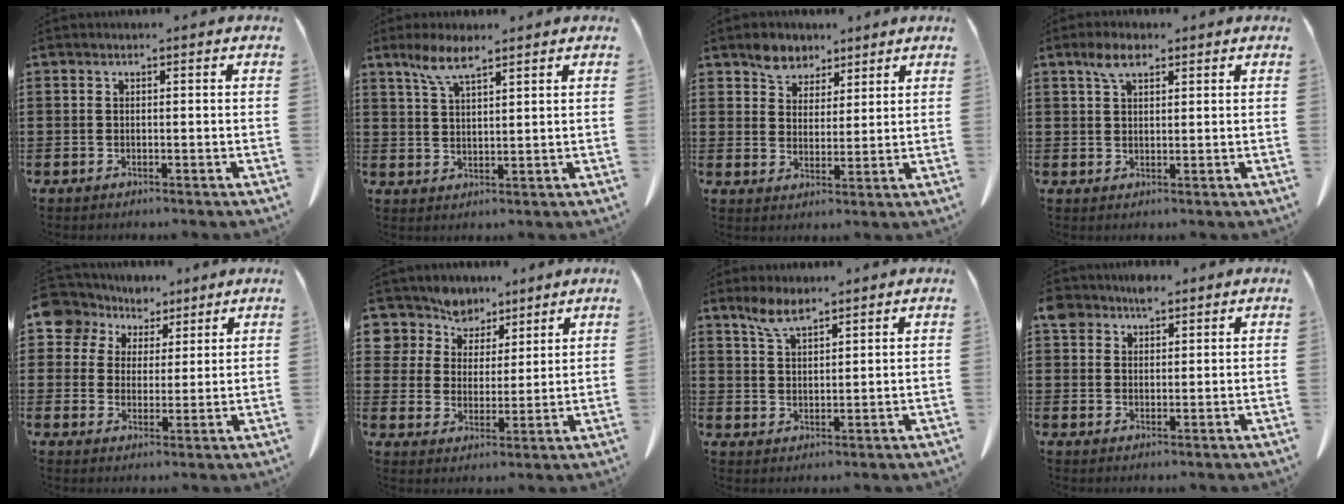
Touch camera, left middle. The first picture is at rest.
{"total": 5.6, "force": [3.8, 1.1, 4.0], "torque": [-0.087, -0.002, 0.068]}
{"total": 5.0, "force": [4.0, 2.9, 0.7], "torque": [-0.032, 0.003, 0.078]}
{"total": 4.1, "force": [2.5, 1.6, 2.8], "torque": [-0.061, 0.005, 0.045]}
{"total": 7.2, "force": [5.2, 4.9, 1.1], "torque": [-0.056, -0.012, 0.099]}
{"total": 7.7, "force": [6.6, 3.9, 0.0], "torque": [-0.048, -0.034, 0.126]}
{"total": 4.9, "force": [3.7, 1.4, 2.8], "torque": [-0.065, -0.003, 0.069]}
{"total": 3.9, "force": [3.1, 2.0, 1.4], "torque": [-0.030, 0.002, 0.058]}